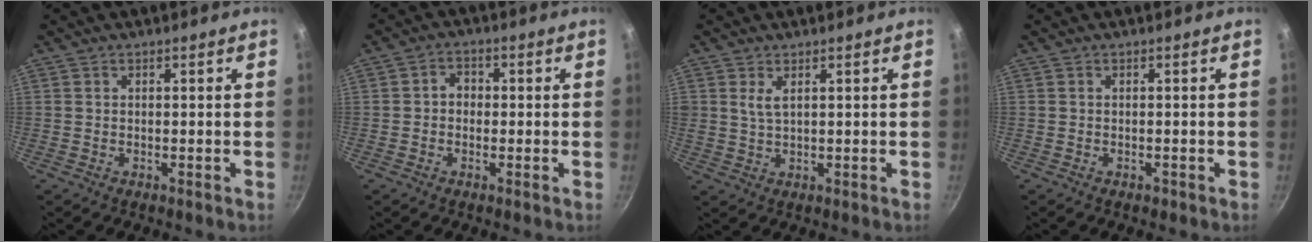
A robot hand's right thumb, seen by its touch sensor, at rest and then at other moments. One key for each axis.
{"total": 3.2, "fx": -0.3, "fy": 2.7, "fz": 1.7, "tx": -0.009, "ty": 0.011, "tz": -0.010}
{"total": 2.6, "fx": 1.1, "fy": 1.2, "fz": 2.0, "tx": -0.035, "ty": -0.009, "tz": 0.024}
{"total": 0.7, "fx": -0.4, "fy": 0.3, "fz": 0.4, "tx": -0.008, "ty": 0.003, "tz": -0.002}